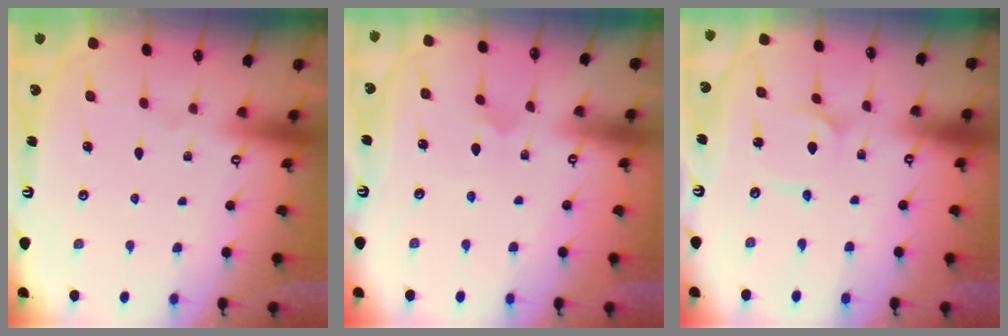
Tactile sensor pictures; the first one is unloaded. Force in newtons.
{"total": 2.0, "press": 2.0, "slide": 0.1}
{"total": 2.1, "press": 2.1, "slide": 0.3}